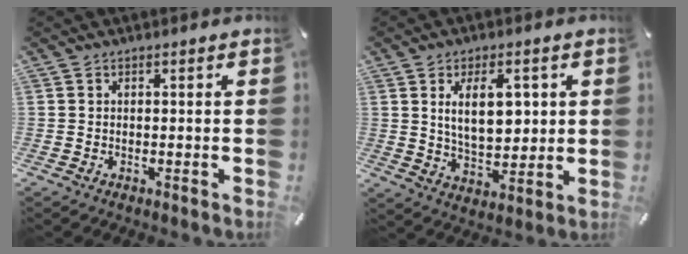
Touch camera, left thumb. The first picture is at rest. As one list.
[{"total": 10.8, "force": [3.0, 6.1, 8.5], "torque": [-0.139, -0.004, 0.047]}]